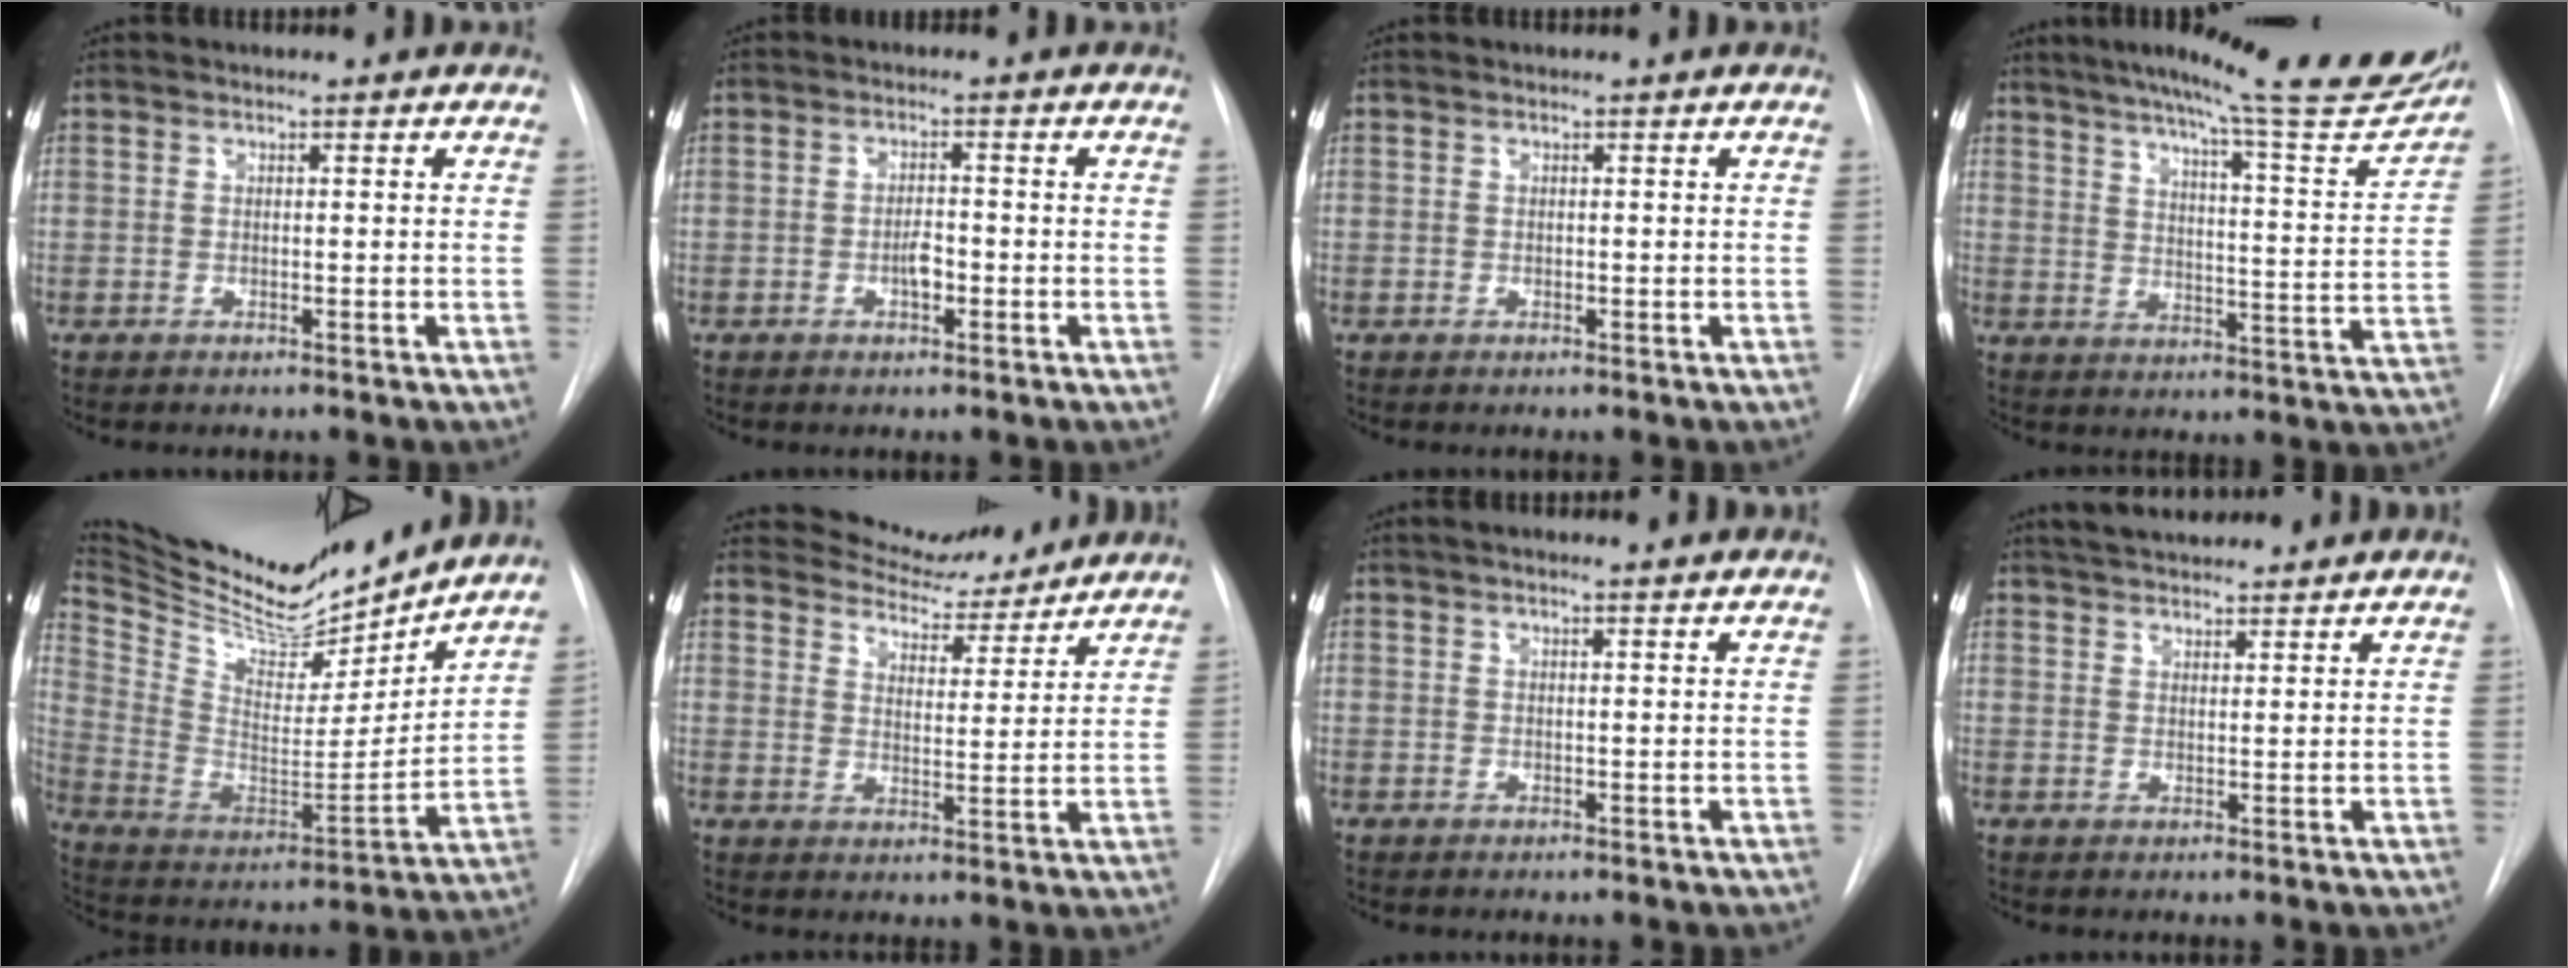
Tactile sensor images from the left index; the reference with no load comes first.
{"total": 2.2, "force": [-0.9, 0.9, 1.8], "torque": [-0.030, 0.002, -0.016]}
{"total": 0.0}
{"total": 23.1, "force": [20.3, 1.5, 11.1], "torque": [-0.162, -0.058, 0.253]}
{"total": 21.9, "force": [20.1, 4.4, 7.5], "torque": [-0.146, -0.034, 0.329]}
{"total": 8.5, "force": [8.3, 2.0, 0.4], "torque": [-0.008, -0.004, 0.121]}
{"total": 4.7, "force": [4.1, 0.1, 2.2], "torque": [-0.033, 0.021, 0.051]}
{"total": 7.7, "force": [7.1, 1.5, 2.7], "torque": [-0.047, 0.030, 0.110]}